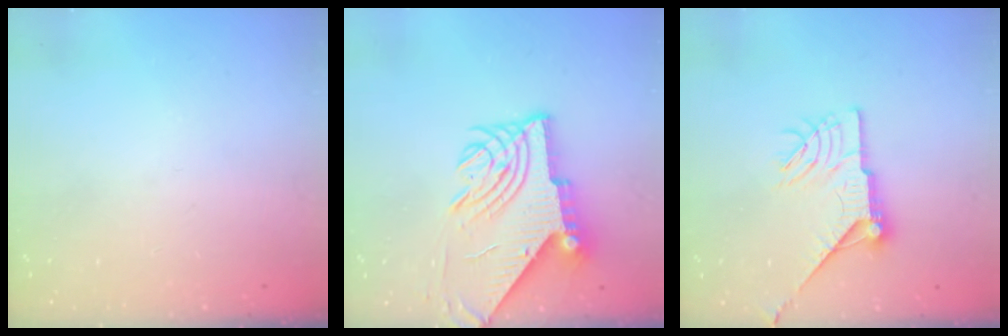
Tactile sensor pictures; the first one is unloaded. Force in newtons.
{"total": 10.9, "press": 10.8, "slide": 1.2}
{"total": 12.0, "press": 12.0, "slide": 1.1}